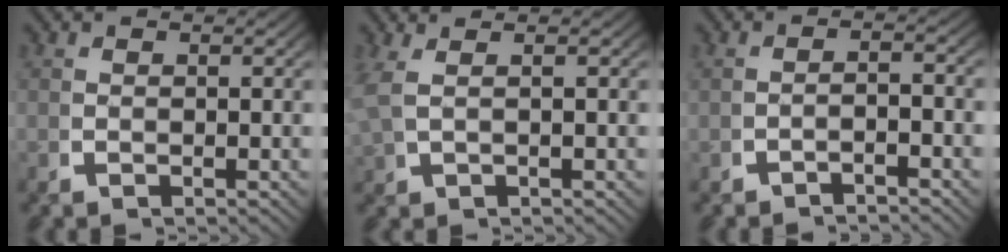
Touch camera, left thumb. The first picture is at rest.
{"total": 1.9, "force": [0.9, 0.3, 1.6], "torque": [-0.046, 0.001, 0.029]}
{"total": 1.9, "force": [-1.7, 0.1, 0.7], "torque": [-0.014, -0.004, -0.026]}